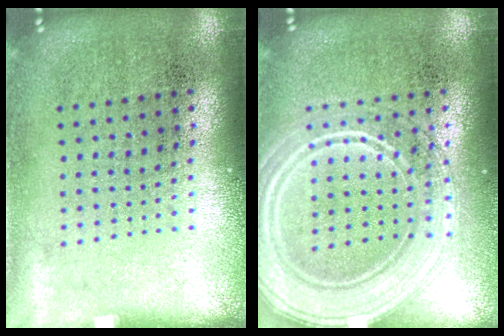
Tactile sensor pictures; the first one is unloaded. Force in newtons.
{"total": 3.8, "press": 3.7, "slide": 0.7}